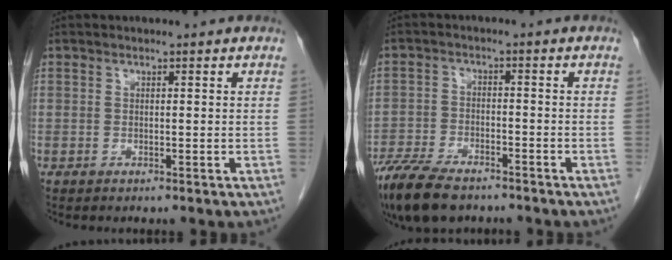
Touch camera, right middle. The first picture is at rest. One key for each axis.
{"total": 10.9, "fx": -8.5, "fy": 3.7, "fz": 5.7, "tx": -0.107, "ty": -0.018, "tz": -0.145}